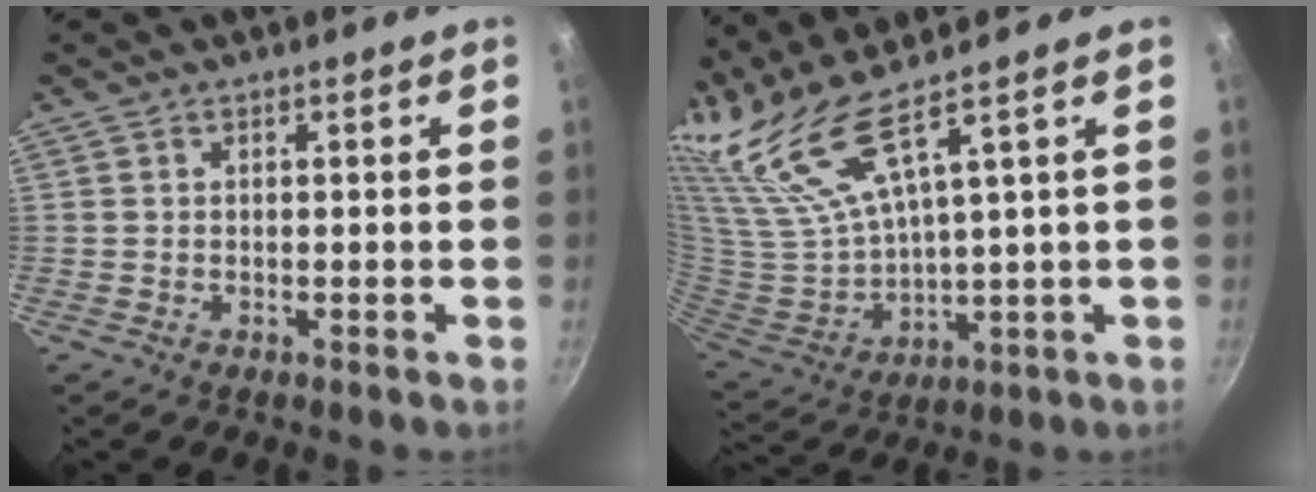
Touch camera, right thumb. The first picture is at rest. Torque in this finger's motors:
{"motor_torque": [-1.81, 2.91, 1.61, 0.92, 0.35]}